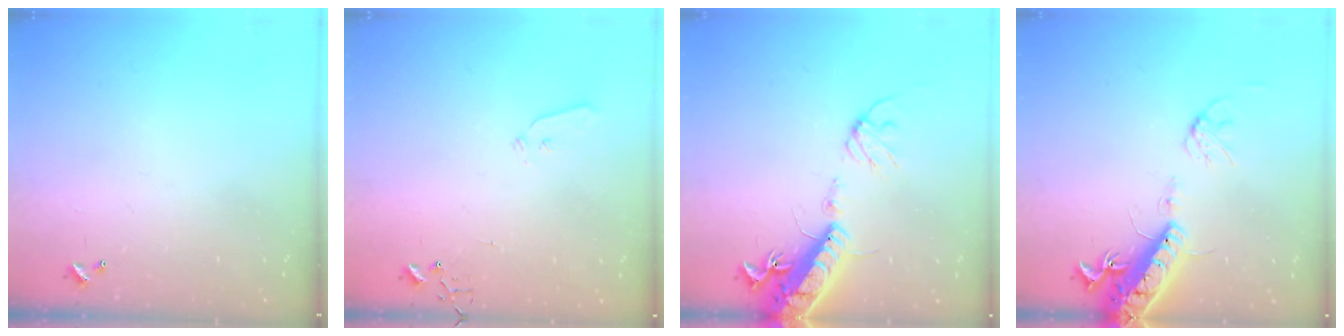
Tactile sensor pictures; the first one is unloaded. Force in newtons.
{"total": 4.4, "press": 4.4, "slide": 0.7}
{"total": 17.2, "press": 16.7, "slide": 3.9}
{"total": 16.2, "press": 15.7, "slide": 3.7}